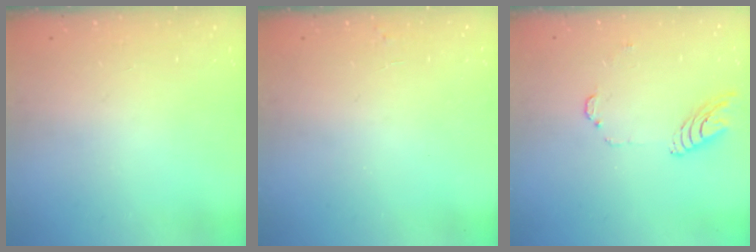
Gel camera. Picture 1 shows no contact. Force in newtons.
{"total": 1.7, "press": 1.7, "slide": 0.1}
{"total": 8.9, "press": 8.9, "slide": 1.0}